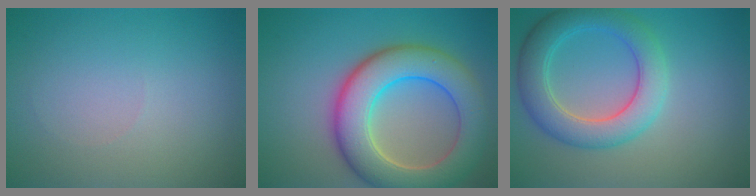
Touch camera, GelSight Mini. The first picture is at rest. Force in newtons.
{"total": 9.2, "press": 9.2, "slide": 0.6}
{"total": 5.5, "press": 5.5, "slide": 0.5}